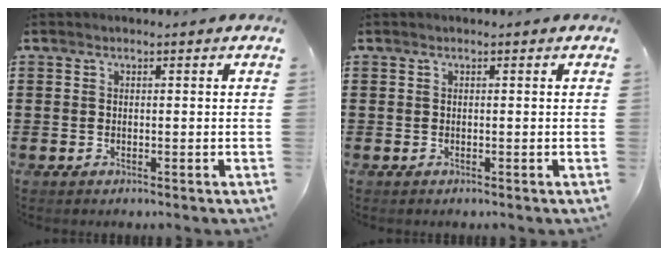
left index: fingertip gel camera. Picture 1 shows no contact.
{"total": 0.0}